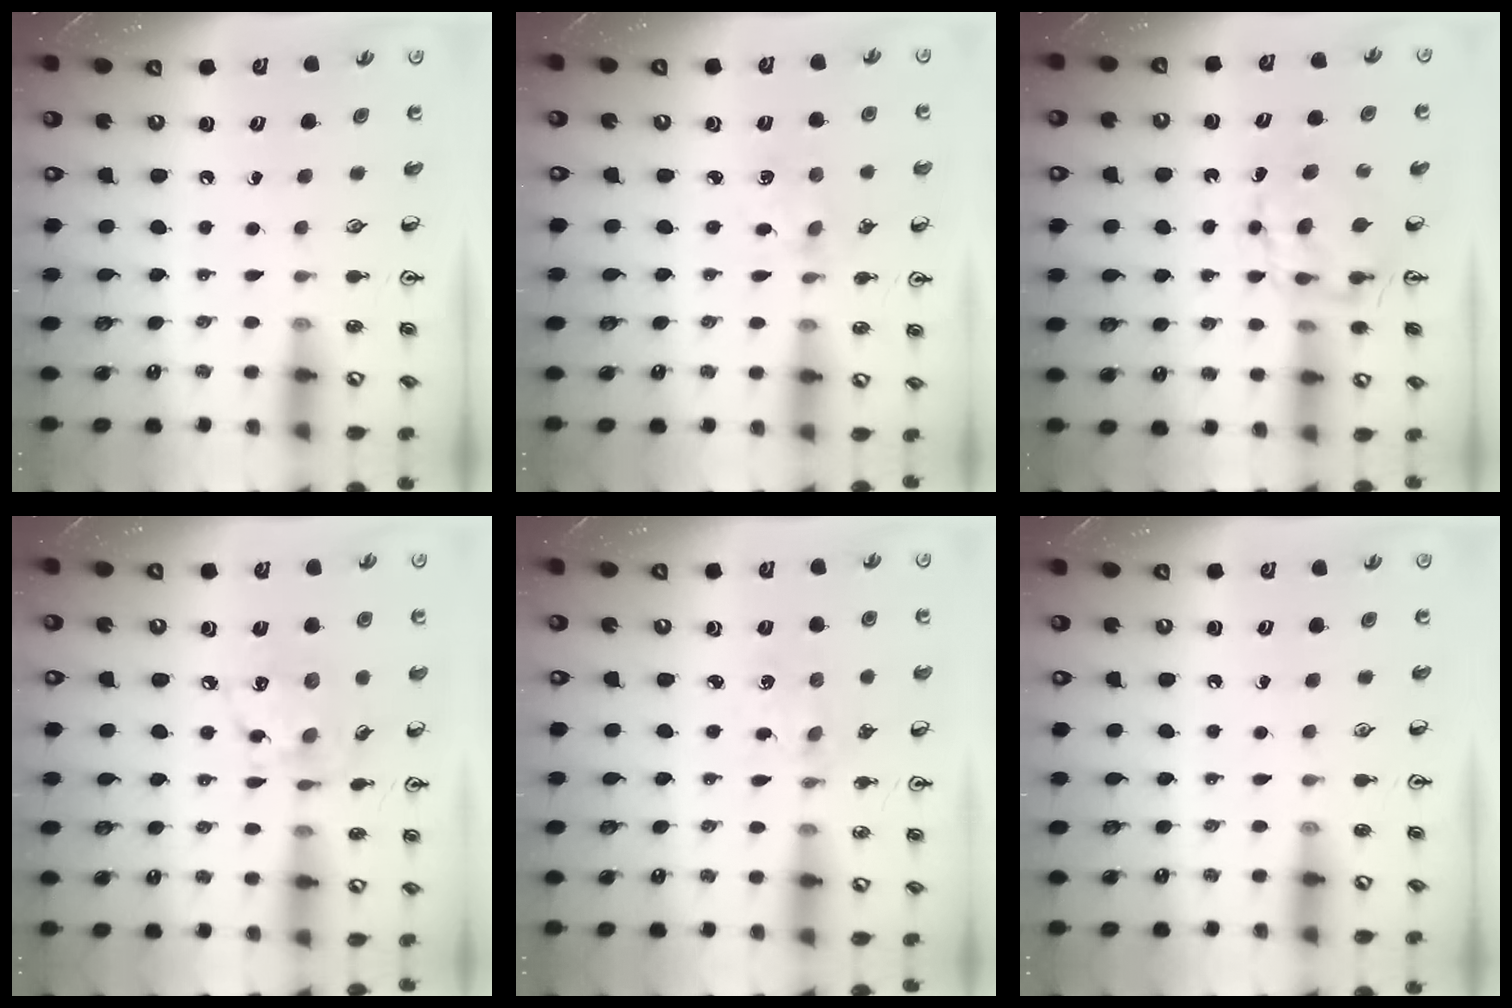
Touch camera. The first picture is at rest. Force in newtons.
{"total": 1.6, "press": 1.6, "slide": 0.1}
{"total": 7.0, "press": 6.9, "slide": 0.7}
{"total": 11.8, "press": 11.8, "slide": 0.8}
{"total": 1.8, "press": 1.8, "slide": 0.3}
{"total": 0.0}